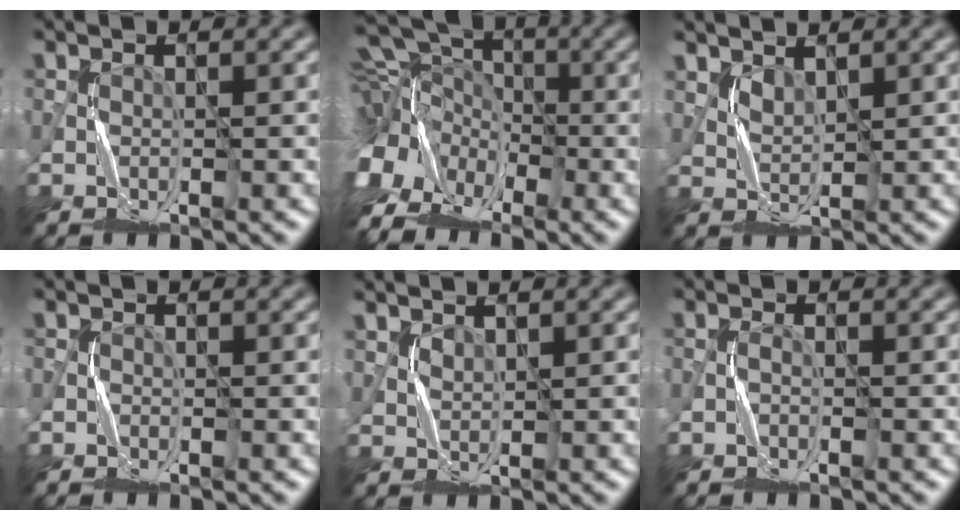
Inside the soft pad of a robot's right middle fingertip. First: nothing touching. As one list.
[{"total": 15.1, "force": [-4.9, 11.4, 8.6], "torque": [-0.196, -0.007, -0.090]}, {"total": 1.4, "force": [1.1, 0.6, 0.6], "torque": [-0.016, -0.003, 0.028]}, {"total": 1.1, "force": [-0.9, 0.5, -0.1], "torque": [0.006, 0.000, -0.019]}, {"total": 1.0, "force": [0.9, 0.4, 0.2], "torque": [-0.006, -0.001, 0.024]}, {"total": 0.9, "force": [-0.9, 0.0, -0.1], "torque": [0.003, 0.005, -0.017]}]